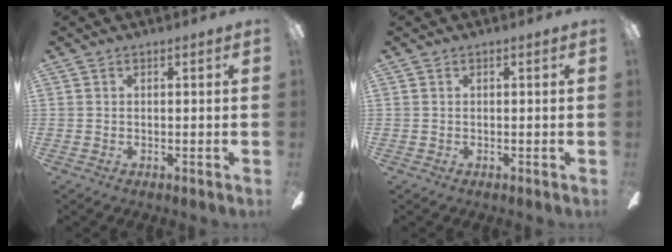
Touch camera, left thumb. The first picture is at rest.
{"total": 0.0}